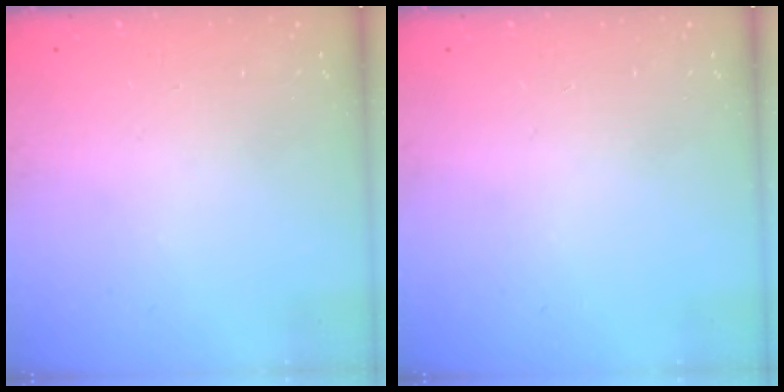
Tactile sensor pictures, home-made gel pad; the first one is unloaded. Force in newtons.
{"total": 0.0}